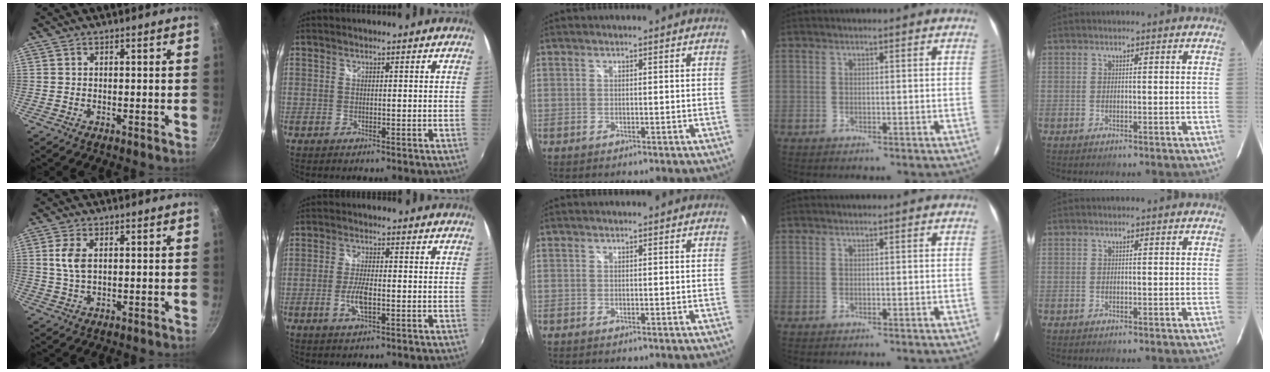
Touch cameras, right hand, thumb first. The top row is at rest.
{"thumb": {"total": 4.7, "force": [1.0, 2.5, 3.8], "torque": [-0.078, -0.001, 0.021]}, "index": {"total": 4.8, "force": [-1.5, 1.4, 4.4], "torque": [-0.093, -0.004, -0.029]}}